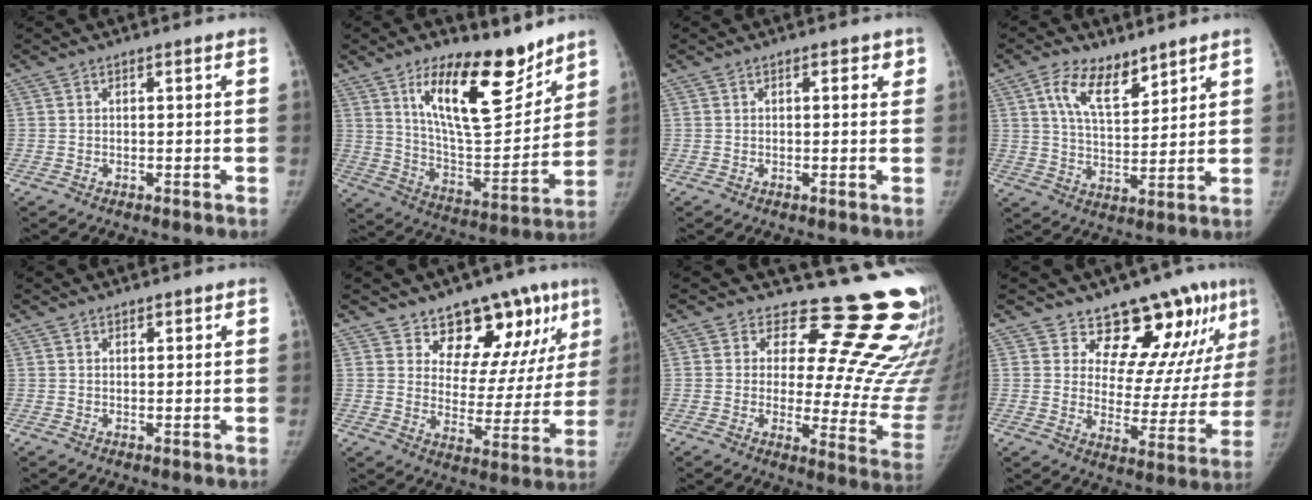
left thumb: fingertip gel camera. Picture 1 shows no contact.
{"total": 20.0, "force": [12.6, 7.9, 13.4], "torque": [-0.165, -0.092, 0.218]}
{"total": 1.9, "force": [0.9, 1.0, 1.4], "torque": [-0.003, -0.001, 0.007]}
{"total": 9.7, "force": [6.0, 4.8, 5.9], "torque": [-0.087, -0.036, 0.115]}
{"total": 0.6, "force": [0.5, 0.4, 0.1], "torque": [0.007, -0.003, 0.005]}
{"total": 16.7, "force": [10.9, 9.4, 8.4], "torque": [-0.040, -0.061, 0.146]}
{"total": 22.7, "force": [16.7, 8.8, 12.5], "torque": [-0.114, -0.132, 0.194]}
{"total": 16.6, "force": [11.5, 7.4, 9.3], "torque": [-0.065, -0.084, 0.151]}